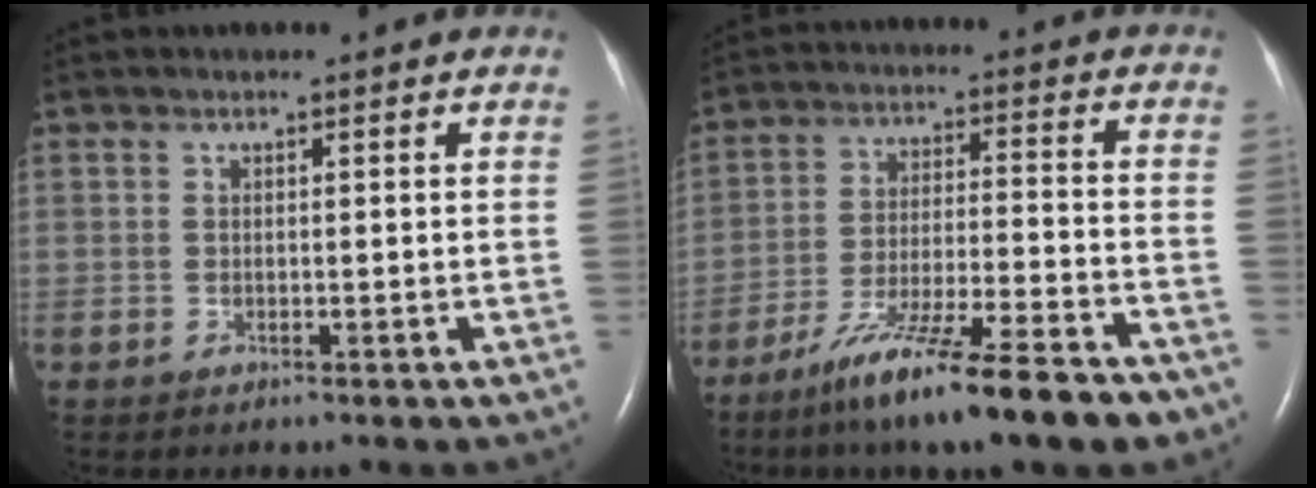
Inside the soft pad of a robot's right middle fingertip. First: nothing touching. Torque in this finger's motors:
{"motor_torque": [1.09, -1.05, 0.26, 0.09]}